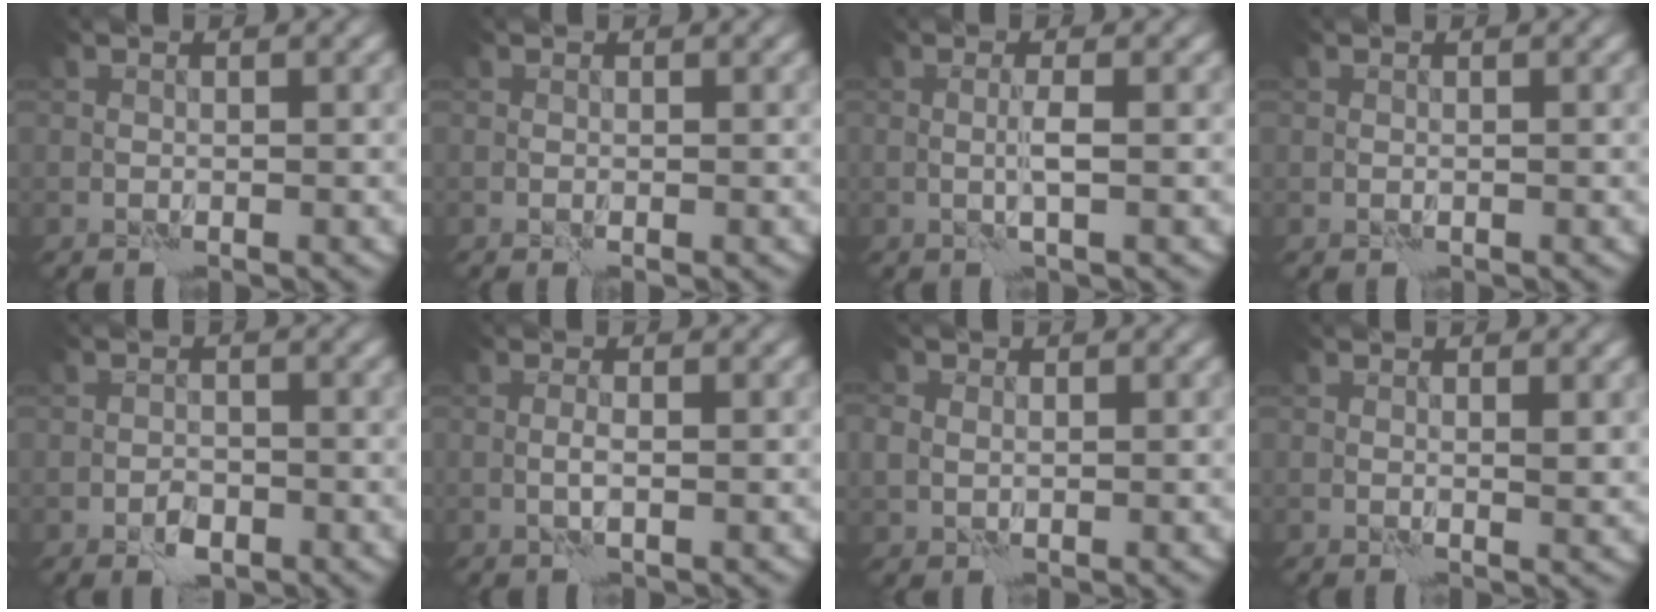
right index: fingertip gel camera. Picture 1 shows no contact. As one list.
[{"total": 0.0}, {"total": 1.2, "force": [0.3, -0.3, 1.1], "torque": [-0.024, -0.002, 0.004]}, {"total": 0.0}, {"total": 1.6, "force": [-0.9, 0.9, 1.0], "torque": [-0.013, 0.001, -0.017]}, {"total": 0.8, "force": [0.1, -0.1, 0.8], "torque": [-0.018, -0.001, 0.000]}, {"total": 2.3, "force": [0.9, 1.8, 1.1], "torque": [-0.032, 0.008, 0.012]}, {"total": 1.3, "force": [0.5, 0.4, 1.1], "torque": [-0.013, -0.007, 0.011]}]